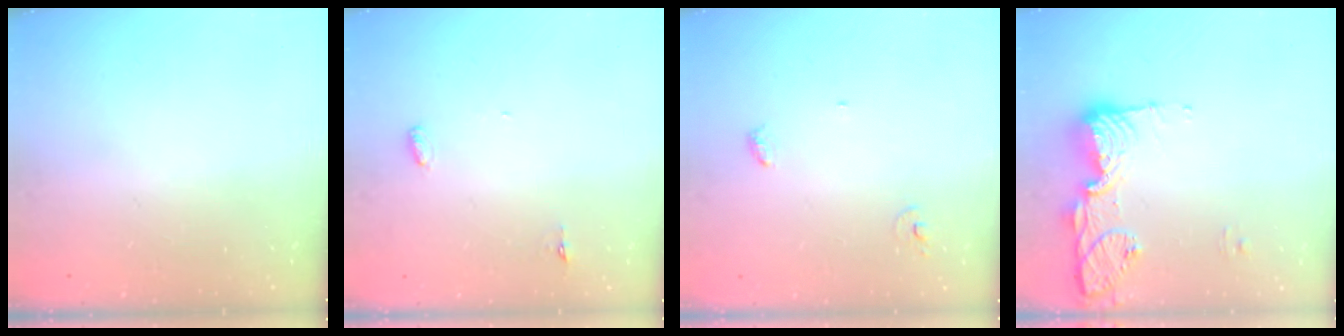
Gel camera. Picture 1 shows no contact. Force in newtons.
{"total": 3.0, "press": 2.8, "slide": 0.9}
{"total": 3.7, "press": 3.7, "slide": 0.3}
{"total": 16.1, "press": 15.2, "slide": 5.3}